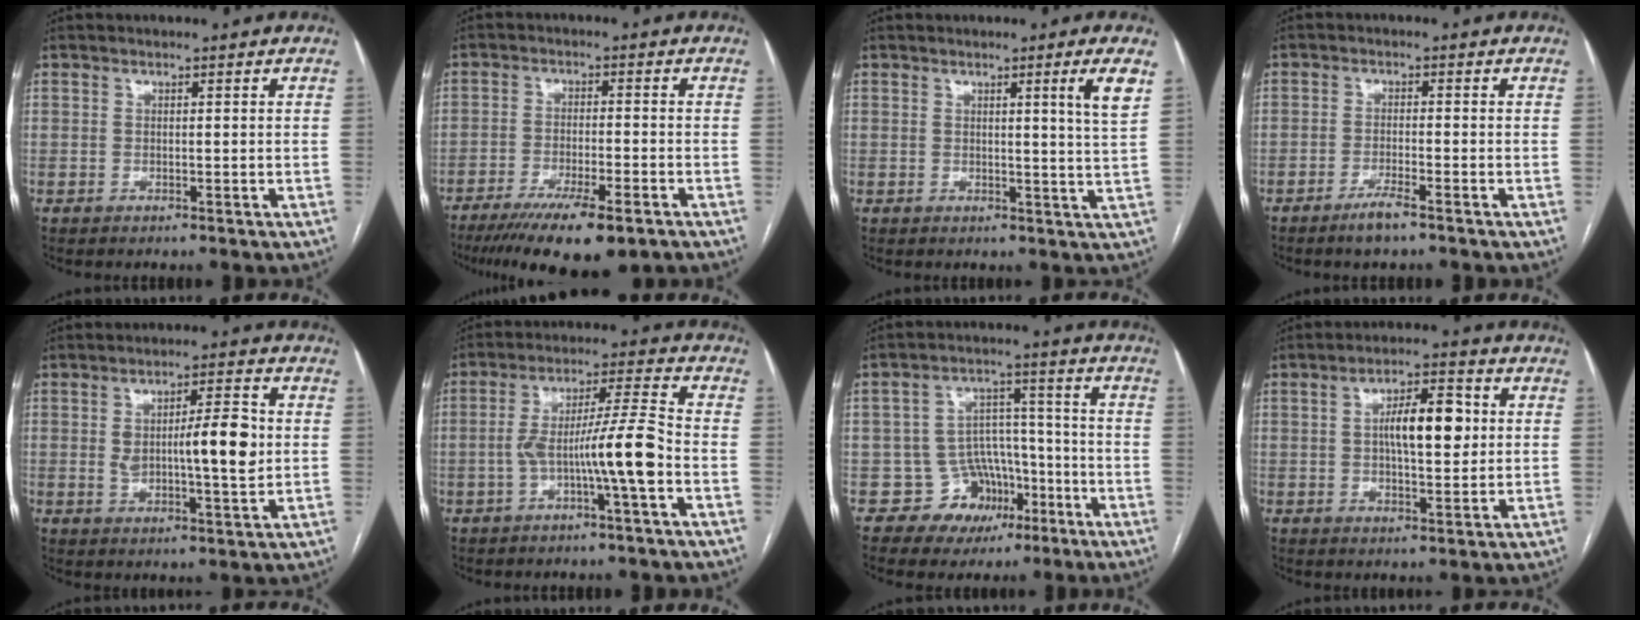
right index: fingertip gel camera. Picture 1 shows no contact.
{"total": 13.6, "force": [-9.5, 2.3, 9.5], "torque": [-0.145, -0.030, -0.147]}
{"total": 4.3, "force": [1.8, -1.3, 3.6], "torque": [-0.051, -0.018, 0.027]}
{"total": 3.3, "force": [-2.4, 0.1, 2.3], "torque": [-0.049, -0.006, -0.042]}
{"total": 9.6, "force": [0.7, 2.4, 9.3], "torque": [-0.145, 0.012, 0.018]}
{"total": 9.8, "force": [-2.9, -0.4, 9.4], "torque": [-0.169, 0.021, -0.047]}
{"total": 8.2, "force": [-4.1, 7.1, 1.0], "torque": [0.004, 0.043, -0.049]}
{"total": 8.7, "force": [1.2, 2.8, 8.1], "torque": [-0.135, 0.018, 0.019]}